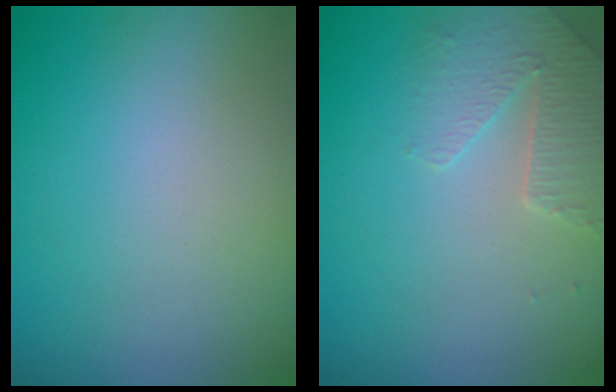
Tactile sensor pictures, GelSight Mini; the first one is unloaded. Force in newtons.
{"total": 2.8, "press": 2.7, "slide": 0.7}